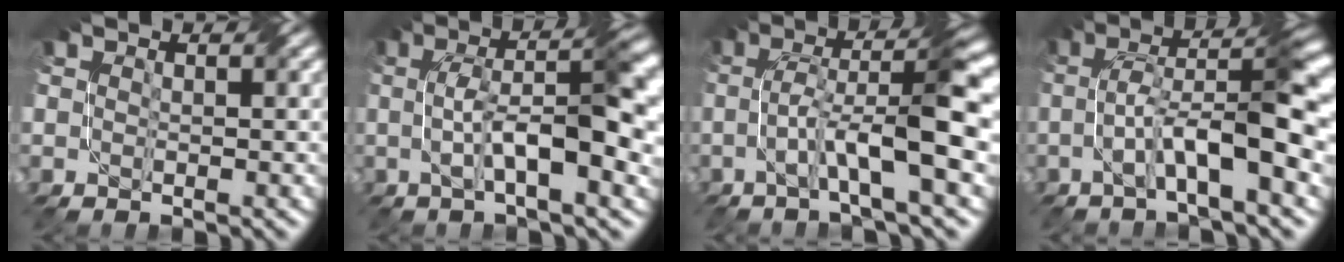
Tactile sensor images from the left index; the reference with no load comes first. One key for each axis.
{"total": 8.4, "fx": -0.1, "fy": 2.1, "fz": 8.2, "tx": -0.127, "ty": 0.015, "tz": -0.005}
{"total": 8.0, "fx": -1.2, "fy": 1.2, "fz": 7.8, "tx": -0.136, "ty": 0.022, "tz": -0.026}
{"total": 7.7, "fx": -1.7, "fy": 1.5, "fz": 7.4, "tx": -0.127, "ty": 0.023, "tz": -0.033}